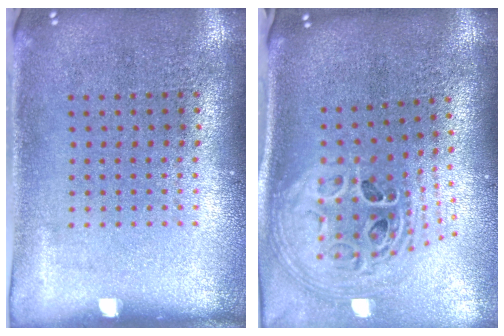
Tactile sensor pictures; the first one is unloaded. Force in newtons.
{"total": 2.9, "press": 2.0, "slide": 2.0}